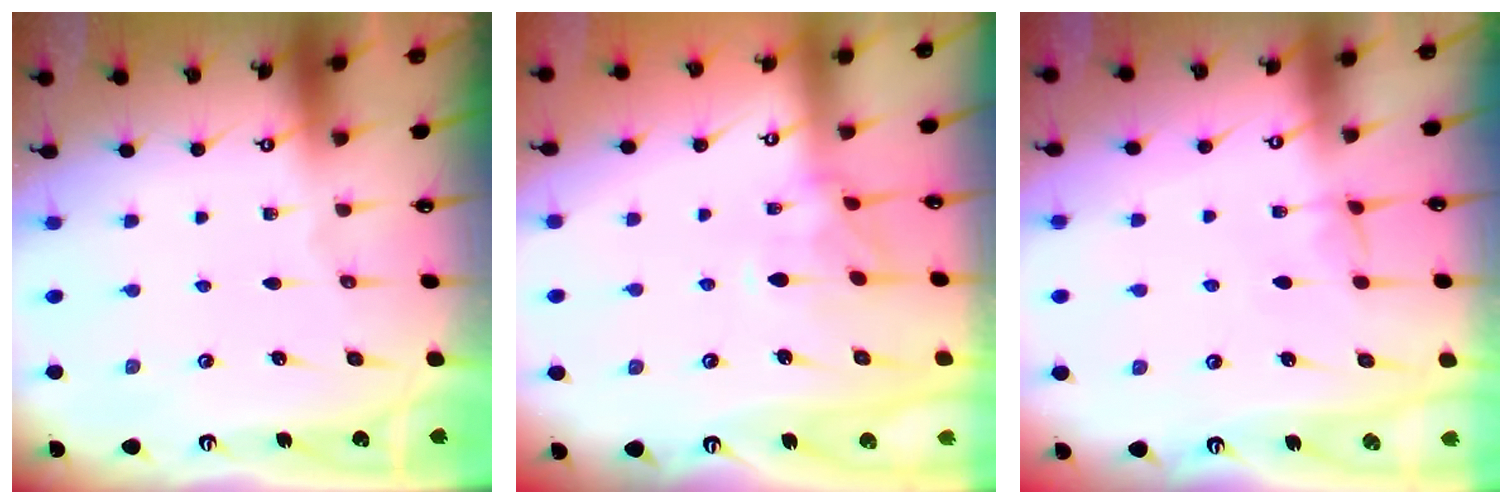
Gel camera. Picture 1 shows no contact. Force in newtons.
{"total": 1.8, "press": 1.5, "slide": 1.0}
{"total": 2.3, "press": 2.2, "slide": 0.3}